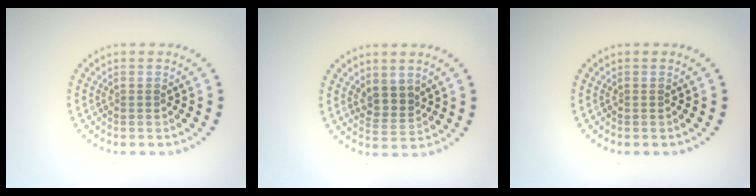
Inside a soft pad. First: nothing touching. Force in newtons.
{"total": 2.3, "press": 1.9, "slide": 1.2}
{"total": 0.0}